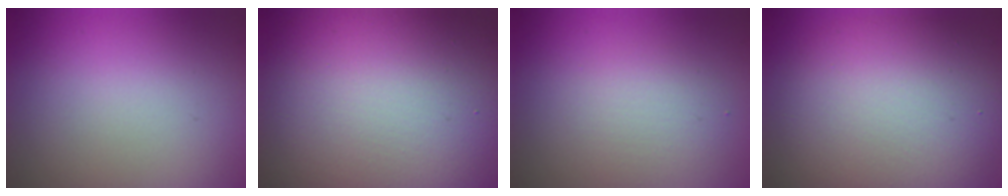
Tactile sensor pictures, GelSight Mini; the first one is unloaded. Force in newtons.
{"total": 18.1, "press": 18.1, "slide": 1.2}
{"total": 2.4, "press": 2.4, "slide": 0.2}
{"total": 9.8, "press": 9.8, "slide": 0.8}